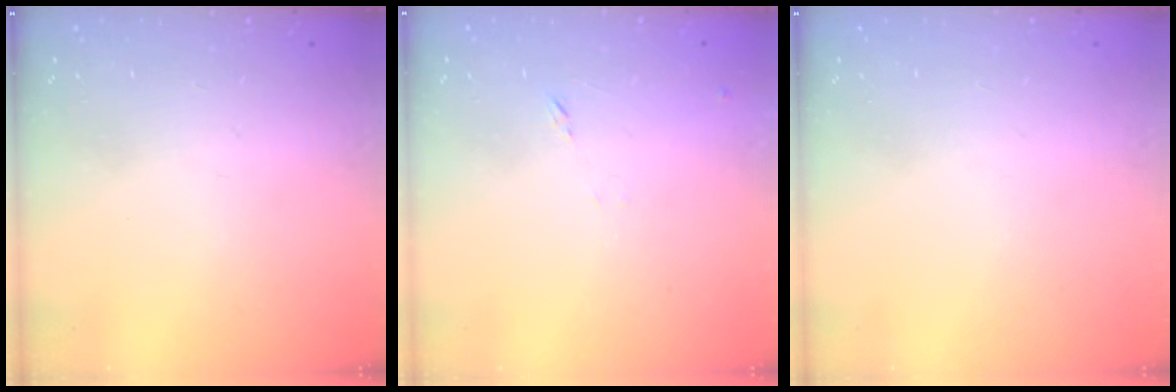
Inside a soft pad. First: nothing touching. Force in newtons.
{"total": 7.2, "press": 7.1, "slide": 0.6}
{"total": 0.0}